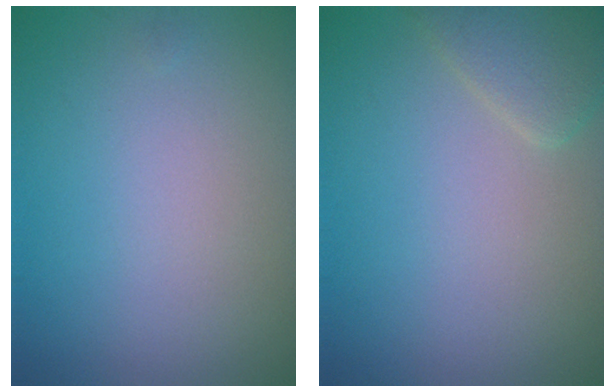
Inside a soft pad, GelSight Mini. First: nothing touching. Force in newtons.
{"total": 2.3, "press": 2.3, "slide": 0.2}